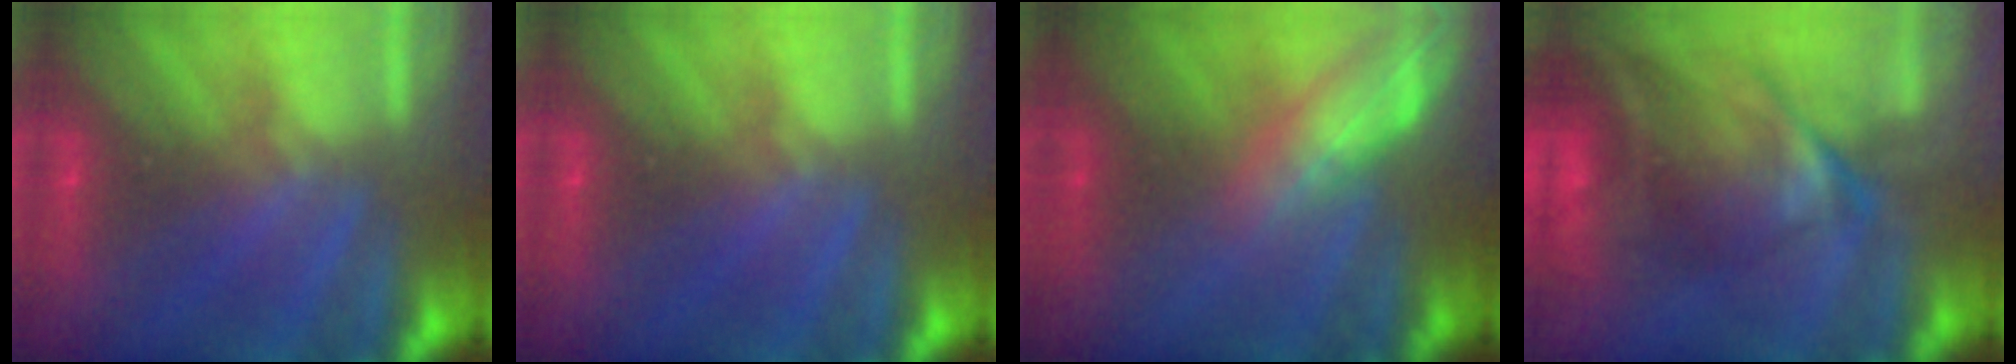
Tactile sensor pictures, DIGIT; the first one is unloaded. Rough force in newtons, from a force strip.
{"total": 0.0}
{"total": 2.5}
{"total": 7.5}